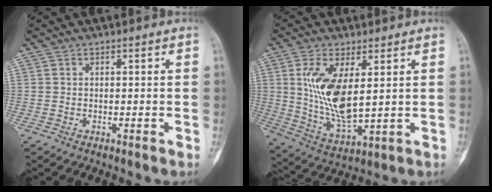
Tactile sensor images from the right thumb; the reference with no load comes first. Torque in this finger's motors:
{"motor_torque": [-0.70, 1.39, 1.45, 0.01, 0.52]}